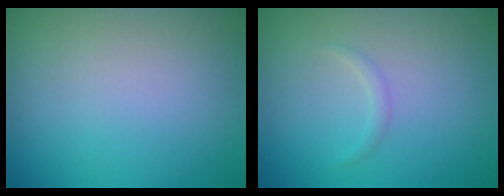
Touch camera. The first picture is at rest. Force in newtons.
{"total": 0.7, "press": 0.7, "slide": 0.1}